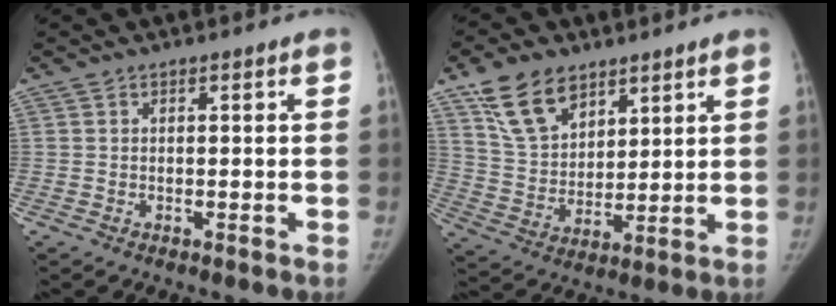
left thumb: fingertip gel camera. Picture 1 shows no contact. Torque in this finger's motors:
{"motor_torque": [1.40, 0.35, 0.94, -1.50, 0.37]}